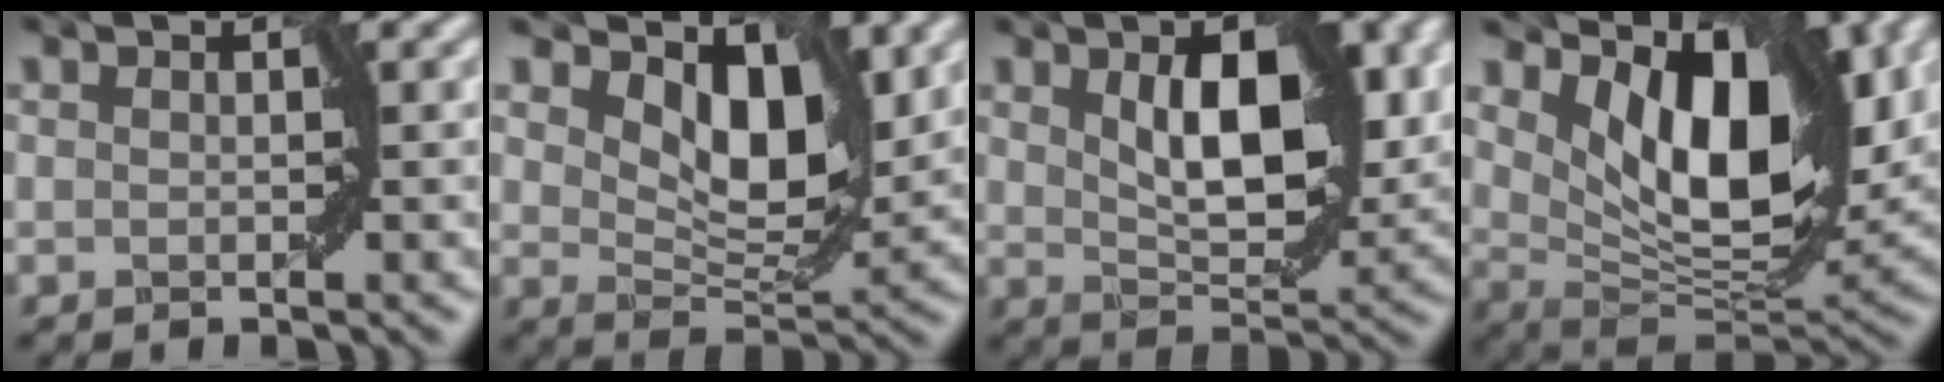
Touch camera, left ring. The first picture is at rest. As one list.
[{"total": 7.1, "force": [3.5, 3.7, 5.0], "torque": [-0.080, -0.011, 0.055]}, {"total": 8.7, "force": [2.5, 4.3, 7.2], "torque": [-0.120, -0.004, 0.045]}, {"total": 11.7, "force": [4.5, 6.0, 9.0], "torque": [-0.143, -0.010, 0.081]}]